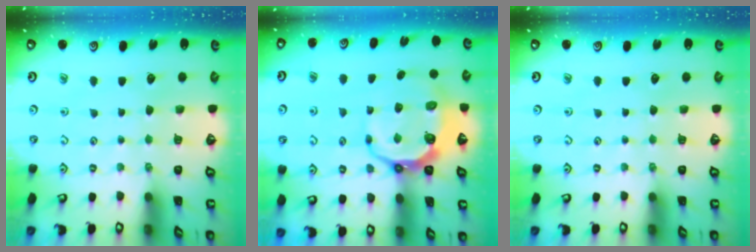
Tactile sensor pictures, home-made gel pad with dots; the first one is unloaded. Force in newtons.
{"total": 10.2, "press": 9.4, "slide": 3.9}
{"total": 0.0}